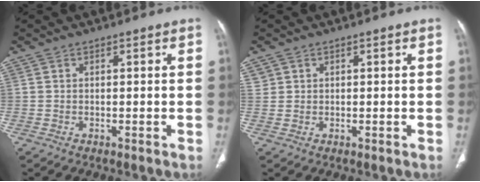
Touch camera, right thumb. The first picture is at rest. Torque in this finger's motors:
{"motor_torque": [-0.02, 0.05, 0.04, -0.17, -0.01]}